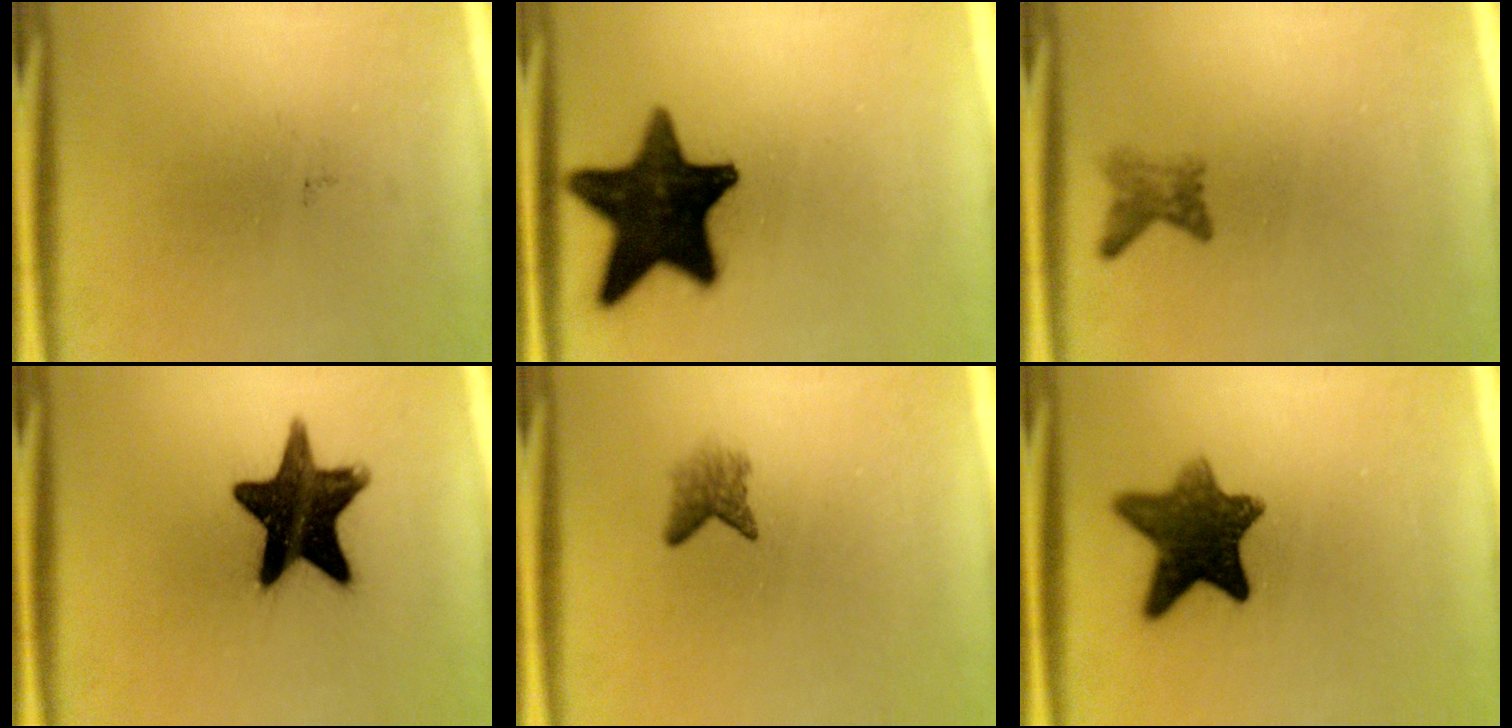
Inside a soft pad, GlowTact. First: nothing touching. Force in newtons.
{"total": 18.4}
{"total": 1.9}
{"total": 15.7}
{"total": 2.2}
{"total": 10.4}